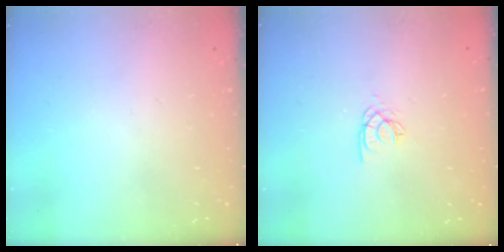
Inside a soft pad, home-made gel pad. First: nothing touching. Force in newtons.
{"total": 2.6, "press": 2.6, "slide": 0.1}